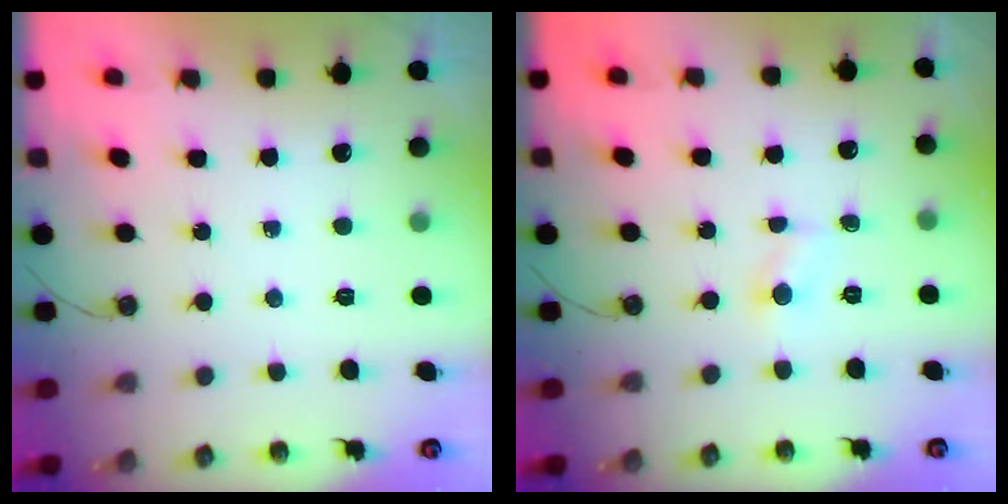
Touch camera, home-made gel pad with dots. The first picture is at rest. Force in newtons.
{"total": 2.6, "press": 2.6, "slide": 0.3}